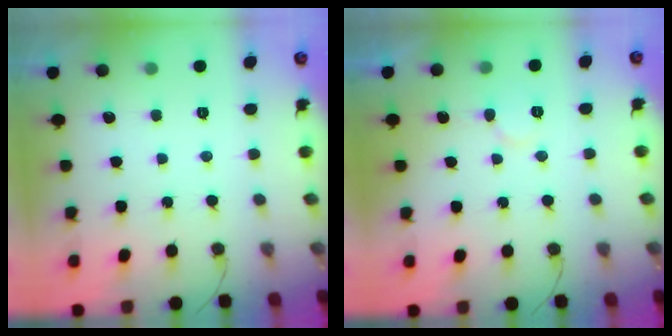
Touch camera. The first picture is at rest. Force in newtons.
{"total": 4.3, "press": 4.3, "slide": 0.5}